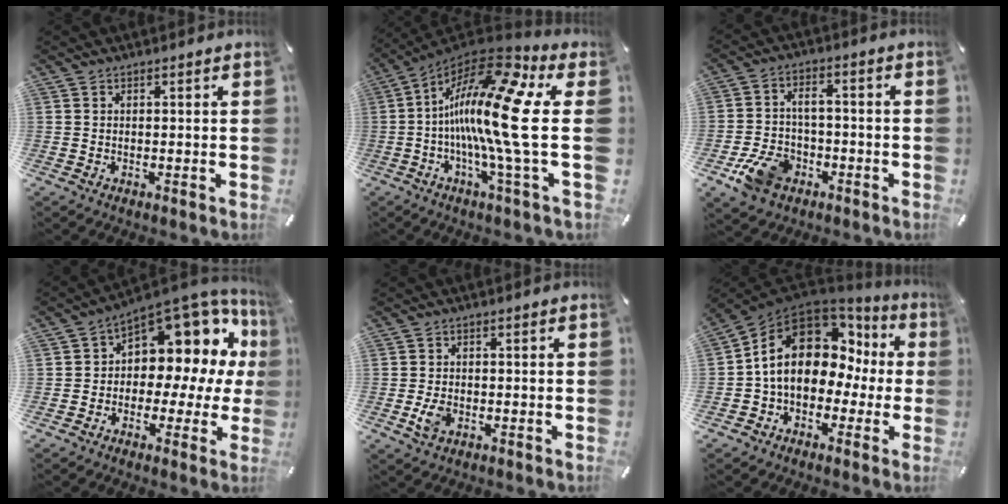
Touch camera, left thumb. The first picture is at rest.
{"total": 21.9, "force": [-0.4, 2.9, 21.7], "torque": [-0.439, -0.026, -0.025]}
{"total": 9.7, "force": [-4.1, 6.9, 5.3], "torque": [-0.114, 0.028, -0.072]}
{"total": 11.3, "force": [5.5, 7.5, 6.4], "torque": [-0.084, -0.069, 0.091]}
{"total": 3.9, "force": [-1.1, 2.6, 2.7], "torque": [-0.066, -0.001, -0.022]}
{"total": 16.0, "force": [3.0, 11.8, 10.3], "torque": [-0.184, -0.009, 0.050]}